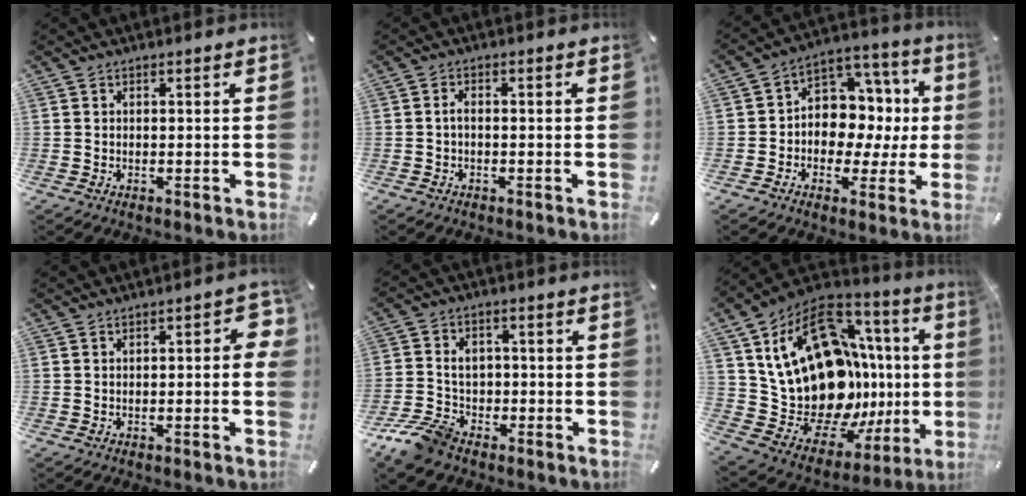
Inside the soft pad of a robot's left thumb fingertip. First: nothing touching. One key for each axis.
{"total": 1.6, "fx": -0.8, "fy": 0.6, "fz": 1.2, "tx": -0.025, "ty": 0.005, "tz": -0.017}
{"total": 10.7, "fx": -0.4, "fy": 9.5, "fz": 4.8, "tx": -0.060, "ty": -0.013, "tz": 0.002}
{"total": 5.3, "fx": -0.4, "fy": 2.0, "fz": 4.9, "tx": -0.059, "ty": 0.002, "tz": -0.010}
{"total": 10.1, "fx": -4.3, "fy": 7.7, "fz": 5.0, "tx": -0.110, "ty": 0.030, "tz": -0.079}
{"total": 27.8, "fx": 3.4, "fy": 18.4, "fz": 20.5, "tx": -0.295, "ty": -0.086, "tz": 0.121}